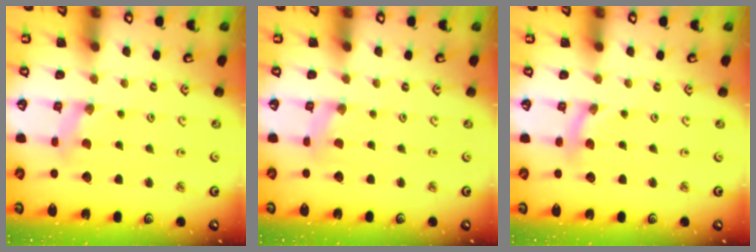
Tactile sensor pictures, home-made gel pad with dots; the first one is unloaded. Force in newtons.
{"total": 0.0}
{"total": 0.0}